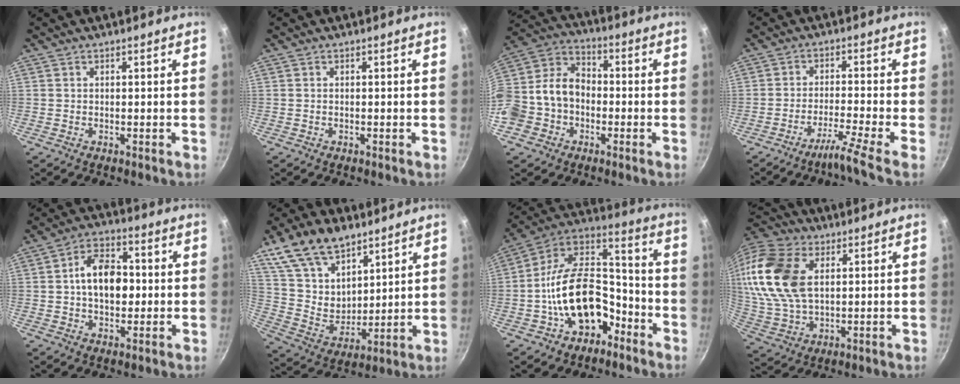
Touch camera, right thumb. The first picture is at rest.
{"total": 0.0}
{"total": 17.0, "force": [-4.1, 13.5, 9.5], "torque": [-0.178, 0.067, -0.085]}
{"total": 6.4, "force": [-4.4, -1.5, 4.4], "torque": [-0.090, 0.023, -0.080]}
{"total": 11.1, "force": [0.3, 7.3, 8.4], "torque": [-0.104, 0.019, -0.006]}
{"total": 17.8, "force": [11.1, 10.3, 9.3], "torque": [-0.141, -0.054, 0.219]}
{"total": 20.1, "force": [-7.3, 12.8, 13.6], "torque": [-0.199, 0.081, -0.124]}
{"total": 22.1, "force": [6.1, 14.3, 15.7], "torque": [-0.336, 0.005, 0.117]}